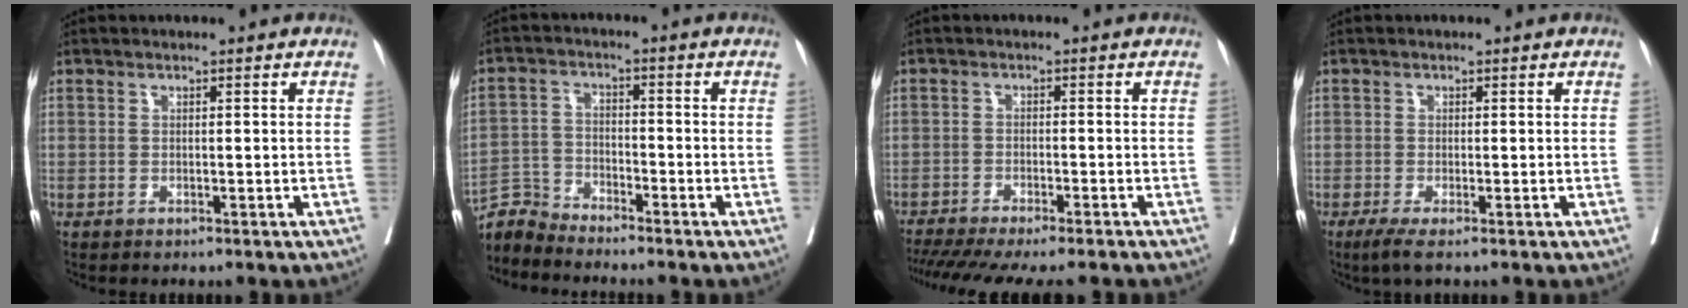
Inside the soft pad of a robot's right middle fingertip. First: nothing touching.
{"total": 4.5, "force": [-4.3, -0.4, -1.2], "torque": [0.020, -0.005, -0.087]}
{"total": 15.1, "force": [-13.1, 1.1, 7.3], "torque": [-0.120, -0.034, -0.187]}
{"total": 2.3, "force": [-1.2, -0.1, 1.9], "torque": [-0.038, -0.010, -0.026]}